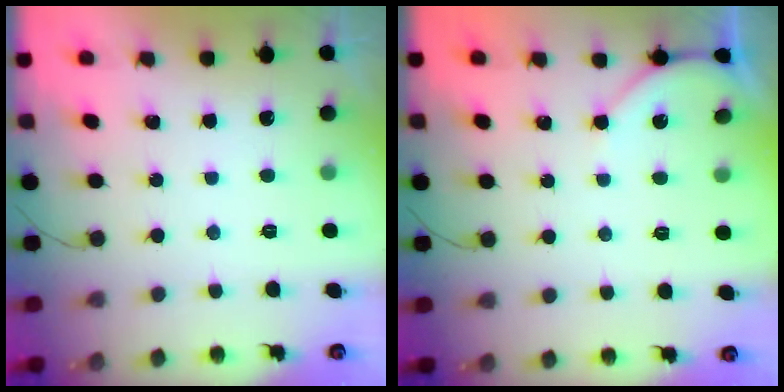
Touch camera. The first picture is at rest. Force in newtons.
{"total": 4.6, "press": 4.6, "slide": 0.7}